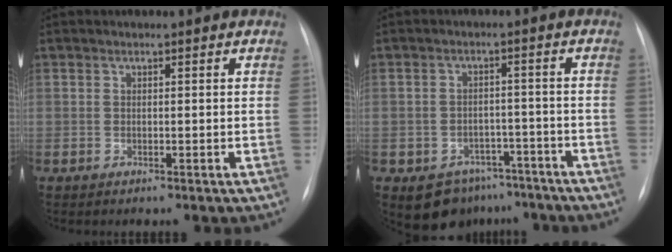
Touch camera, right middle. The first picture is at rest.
{"total": 7.6, "force": [-5.5, 5.1, 1.5], "torque": [-0.007, 0.018, -0.072]}